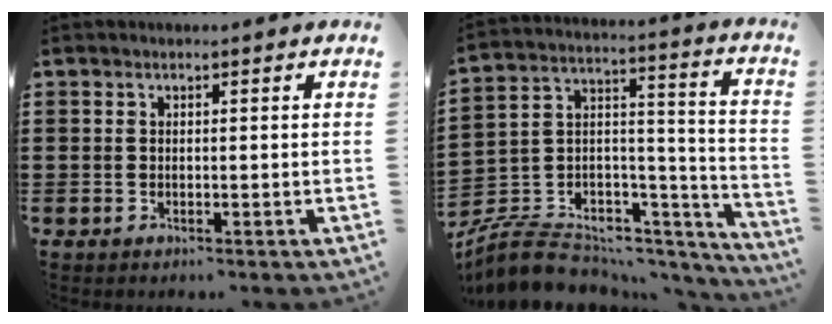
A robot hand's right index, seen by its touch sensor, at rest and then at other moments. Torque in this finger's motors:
{"motor_torque": [-2.14, 0.00, -1.05, -0.21]}